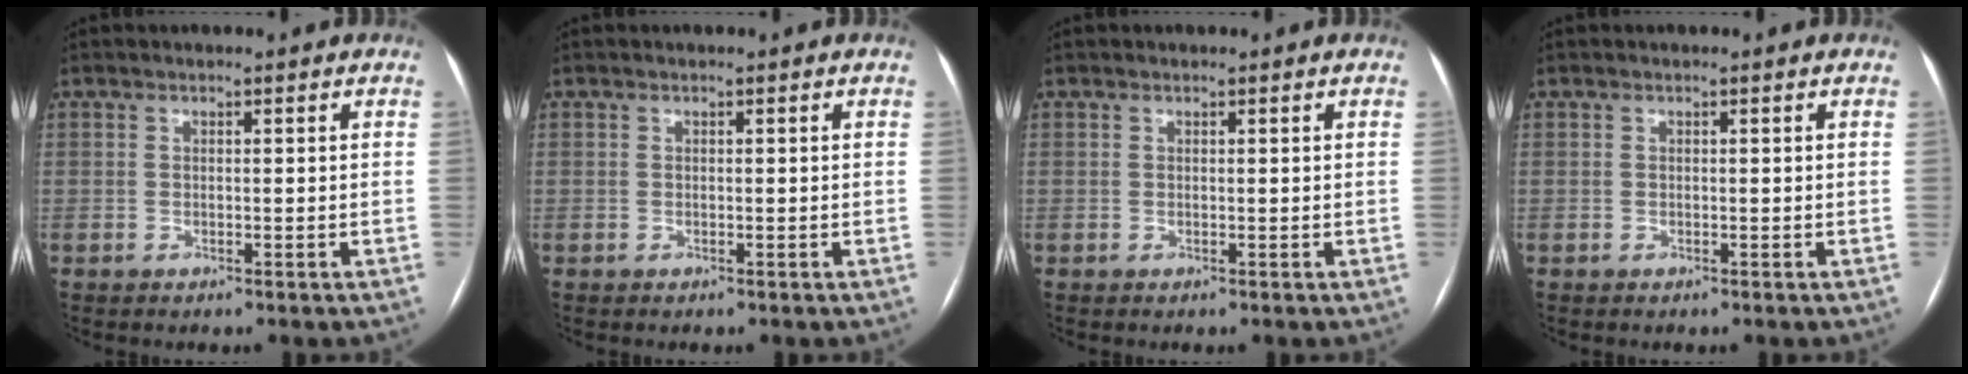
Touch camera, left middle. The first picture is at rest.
{"total": 0.0}
{"total": 0.0}
{"total": 0.0}